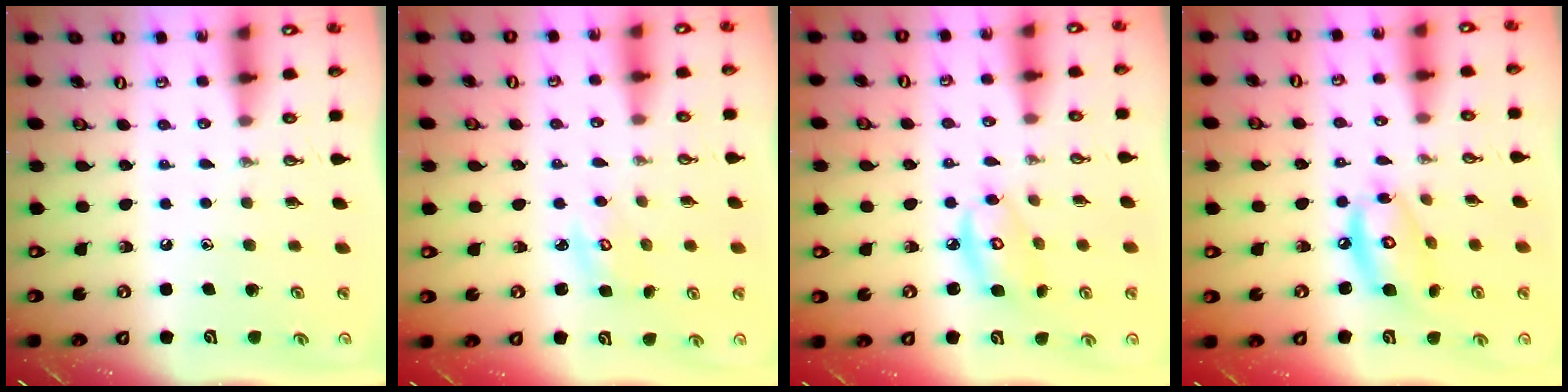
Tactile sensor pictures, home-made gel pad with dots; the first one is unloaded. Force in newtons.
{"total": 3.1, "press": 3.1, "slide": 0.2}
{"total": 7.7, "press": 7.7, "slide": 0.2}
{"total": 11.8, "press": 11.8, "slide": 1.0}